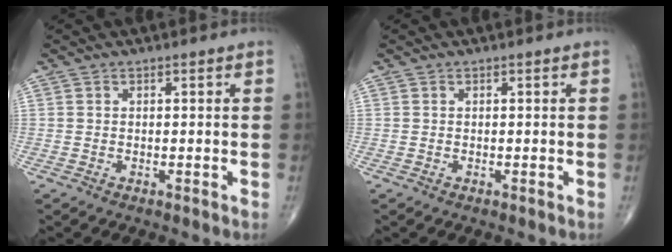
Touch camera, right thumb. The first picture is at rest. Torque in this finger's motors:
{"motor_torque": [0.03, 0.03, 0.00, 0.00, 0.01]}